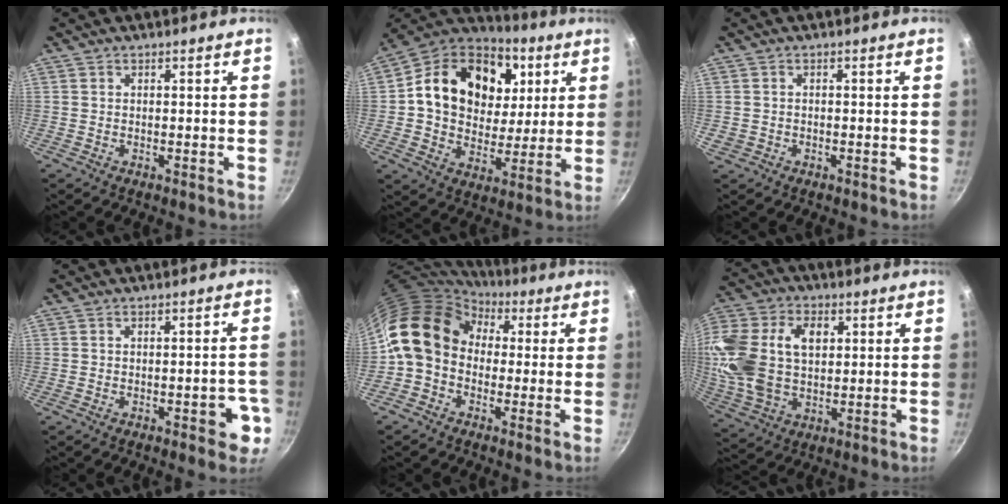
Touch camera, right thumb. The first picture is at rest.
{"total": 22.8, "force": [6.3, 17.3, 13.5], "torque": [-0.214, -0.001, 0.097]}
{"total": 1.1, "force": [-0.4, 0.9, 0.6], "torque": [-0.015, 0.003, -0.001]}
{"total": 6.1, "force": [-2.4, 2.6, 4.9], "torque": [-0.036, 0.017, -0.028]}
{"total": 13.5, "force": [1.7, 10.7, 8.0], "torque": [-0.118, 0.027, 0.007]}
{"total": 20.4, "force": [3.3, 13.8, 14.6], "torque": [-0.302, 0.016, 0.061]}